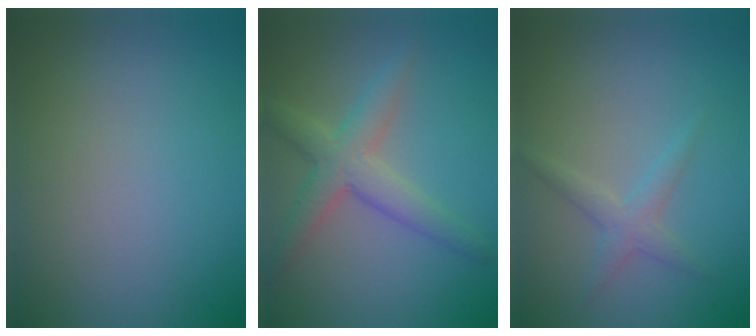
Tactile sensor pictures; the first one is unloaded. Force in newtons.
{"total": 4.2, "press": 4.2, "slide": 0.2}
{"total": 1.9, "press": 1.9, "slide": 0.0}